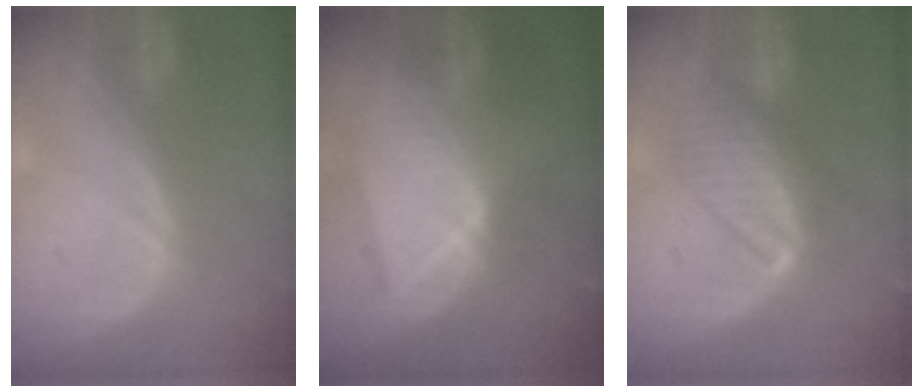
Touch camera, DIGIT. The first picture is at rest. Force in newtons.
{"total": 9.0, "press": 7.9, "slide": 4.3}
{"total": 6.5, "press": 6.4, "slide": 0.9}